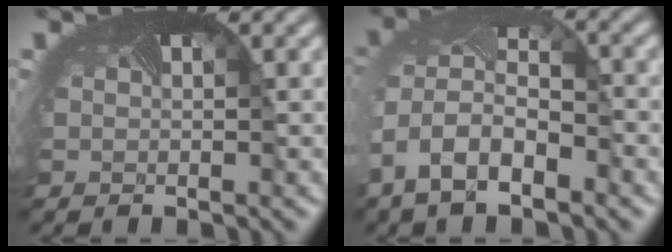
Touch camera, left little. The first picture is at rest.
{"total": 8.4, "force": [-3.9, 5.0, 5.5], "torque": [-0.125, -0.029, -0.053]}